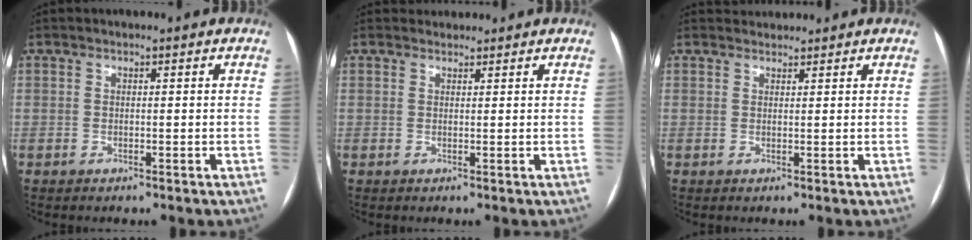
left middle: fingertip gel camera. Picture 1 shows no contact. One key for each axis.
{"total": 1.3, "fx": 1.2, "fy": 0.4, "fz": -0.3, "tx": 0.000, "ty": 0.012, "tz": 0.020}
{"total": 1.8, "fx": 1.7, "fy": 0.3, "fz": -0.3, "tx": 0.001, "ty": 0.018, "tz": 0.031}